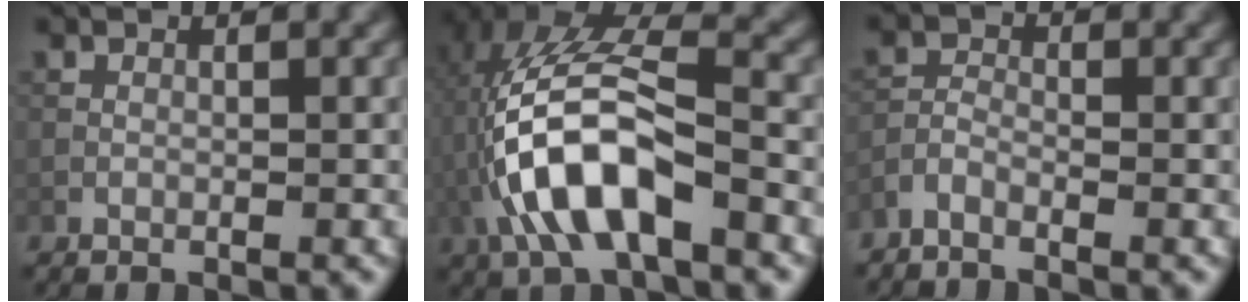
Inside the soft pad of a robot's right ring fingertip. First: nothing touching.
{"total": 10.9, "force": [-3.0, 4.7, 9.4], "torque": [-0.202, 0.009, -0.056]}
{"total": 1.6, "force": [-1.3, 0.6, 0.8], "torque": [-0.017, 0.003, -0.033]}